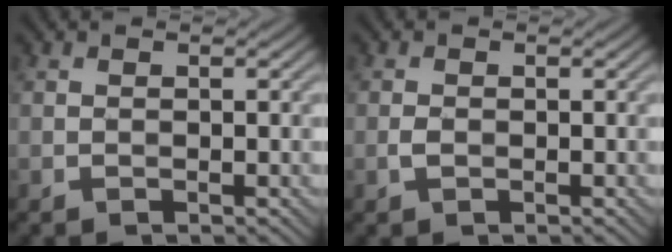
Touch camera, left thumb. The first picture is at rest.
{"total": 1.1, "force": [-0.3, 0.7, 0.7], "torque": [-0.018, 0.000, -0.008]}